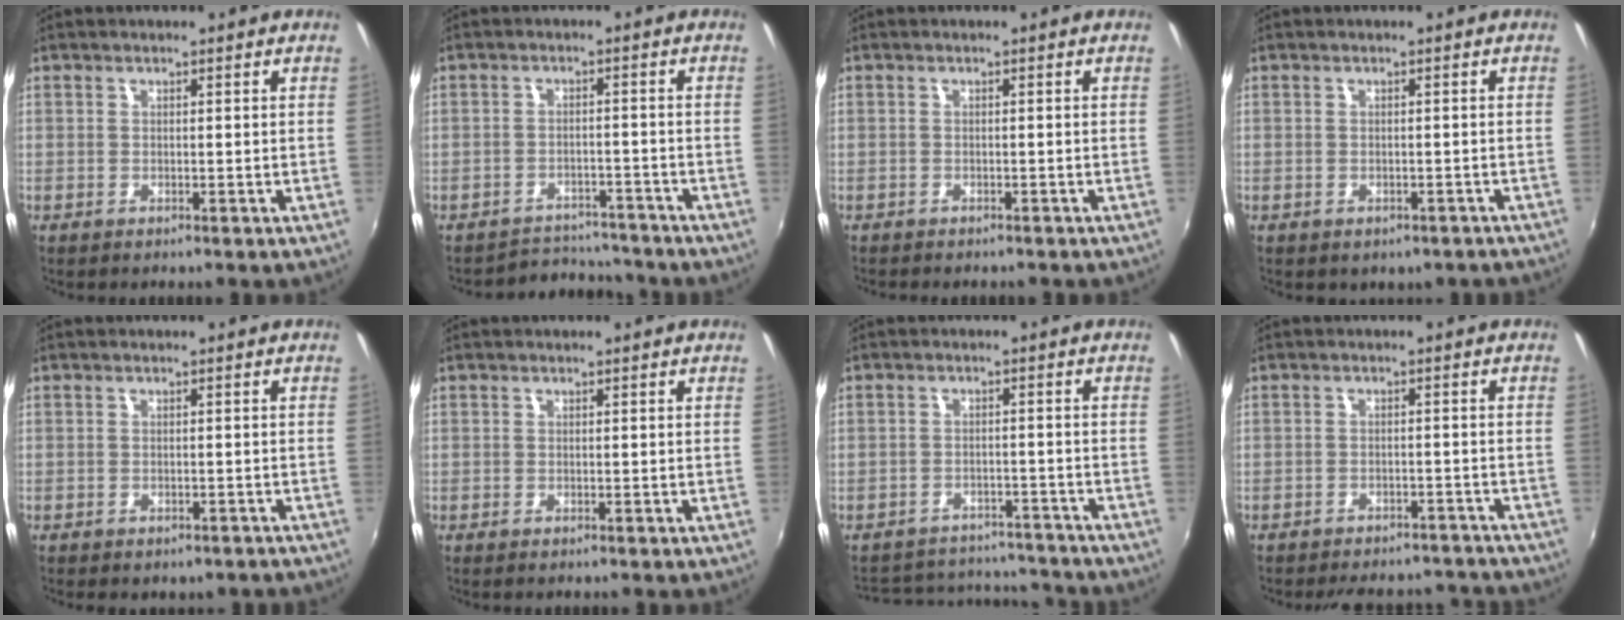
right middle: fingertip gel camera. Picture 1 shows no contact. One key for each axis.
{"total": 6.9, "fx": -6.5, "fy": 2.3, "fz": -0.3, "tx": -0.008, "ty": 0.017, "tz": -0.092}
{"total": 2.2, "fx": -2.0, "fy": 0.8, "fz": 0.6, "tx": -0.018, "ty": -0.011, "tz": -0.031}
{"total": 3.4, "fx": -2.3, "fy": 2.1, "fz": 1.3, "tx": -0.027, "ty": -0.008, "tz": -0.019}
{"total": 4.2, "fx": -3.3, "fy": 2.0, "fz": 1.6, "tx": -0.031, "ty": -0.013, "tz": -0.034}
{"total": 0.0}
{"total": 13.8, "fx": -11.9, "fy": 6.1, "fz": 3.4, "tx": -0.086, "ty": 0.041, "tz": -0.148}
{"total": 13.9, "fx": -12.3, "fy": 4.9, "fz": 4.2, "tx": -0.096, "ty": 0.011, "tz": -0.146}